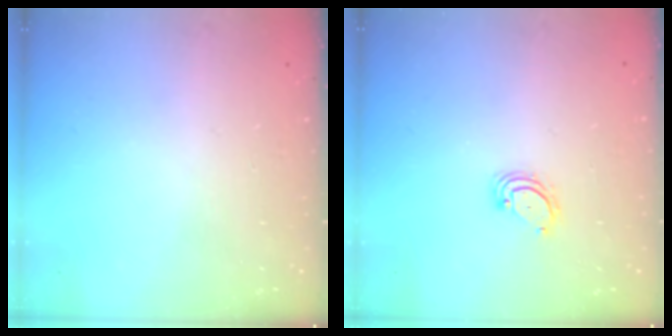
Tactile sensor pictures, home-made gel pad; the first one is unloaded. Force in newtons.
{"total": 3.2, "press": 3.2, "slide": 0.3}